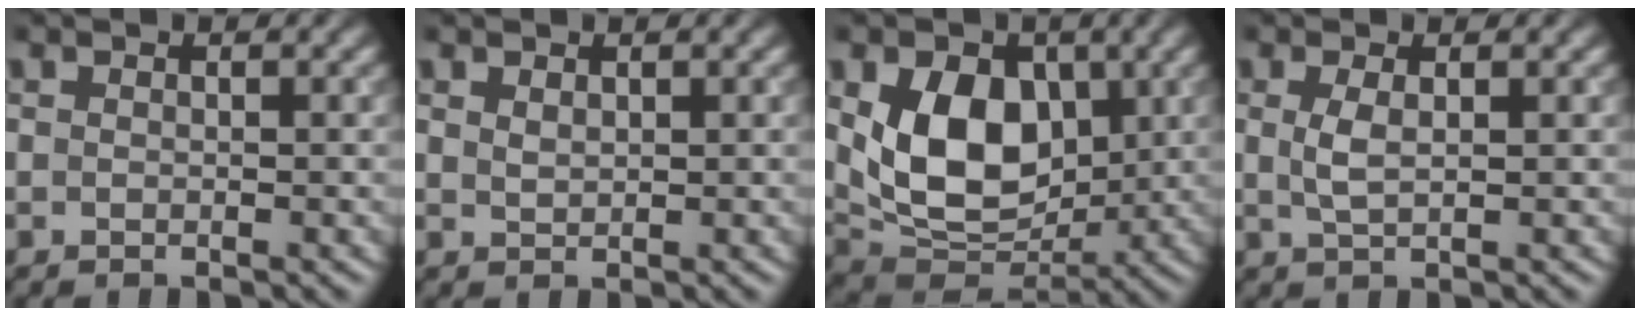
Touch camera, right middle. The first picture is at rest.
{"total": 0.9, "force": [0.6, 0.4, 0.5], "torque": [-0.012, 0.000, 0.014]}
{"total": 8.9, "force": [1.4, 6.2, 6.1], "torque": [-0.111, -0.015, 0.027]}
{"total": 1.7, "force": [0.4, 0.5, 1.6], "torque": [-0.038, 0.000, 0.008]}